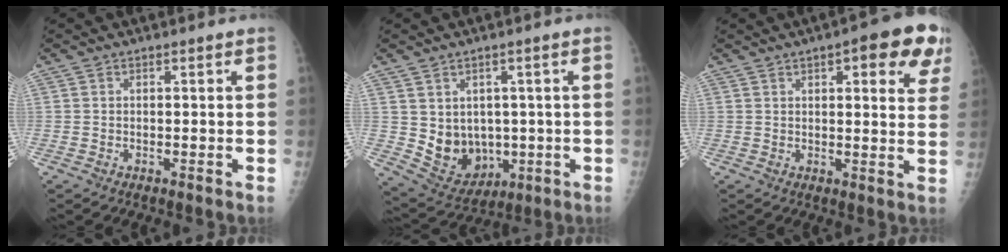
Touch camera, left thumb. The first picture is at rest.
{"total": 9.5, "force": [-0.1, 7.9, 5.3], "torque": [-0.053, -0.007, 0.030]}
{"total": 11.8, "force": [5.9, 4.0, 9.4], "torque": [-0.073, -0.015, 0.063]}